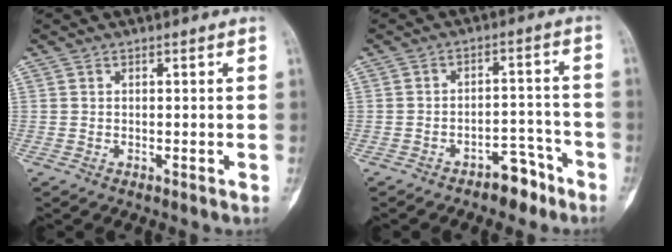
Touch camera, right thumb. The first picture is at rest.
{"total": 6.1, "force": [-4.3, 3.3, 2.8], "torque": [-0.017, 0.051, -0.061]}